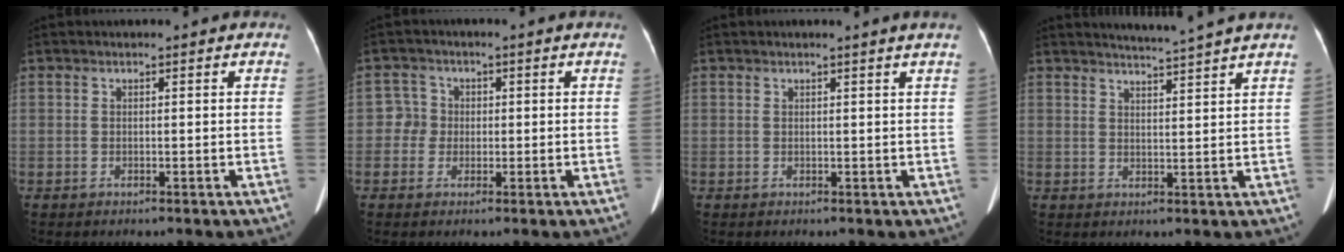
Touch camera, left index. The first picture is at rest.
{"total": 2.9, "force": [-0.2, 2.9, 0.1], "torque": [0.008, 0.011, -0.007]}
{"total": 1.4, "force": [1.1, -0.6, 0.6], "torque": [-0.020, -0.008, 0.017]}
{"total": 4.9, "force": [4.5, -1.6, 1.2], "torque": [-0.022, -0.003, 0.064]}